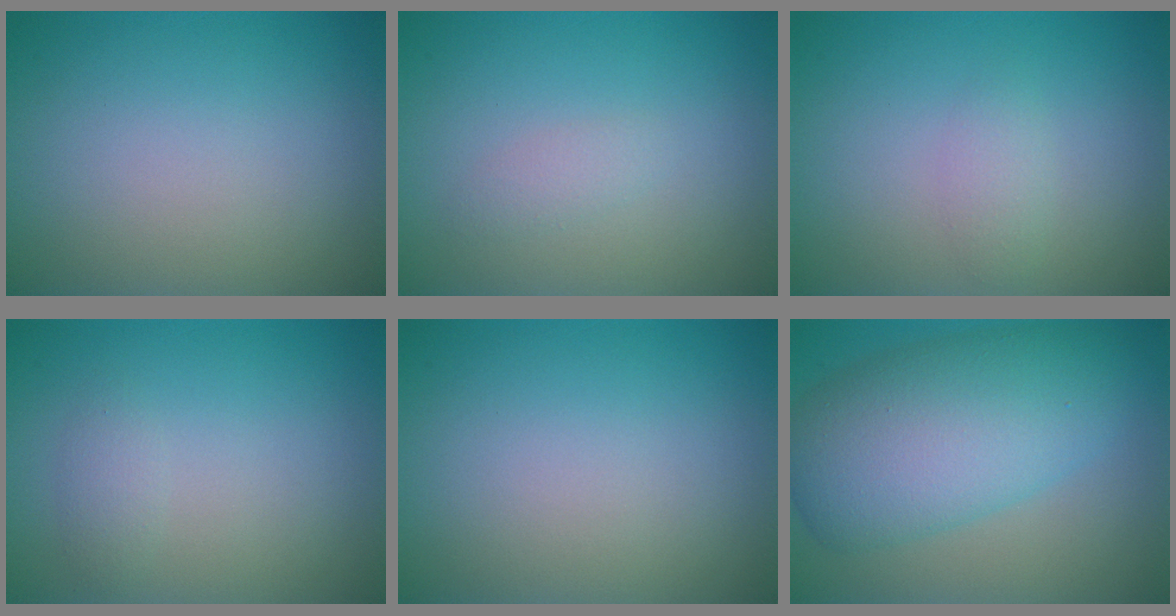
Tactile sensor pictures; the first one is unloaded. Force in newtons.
{"total": 1.0, "press": 1.0, "slide": 0.1}
{"total": 1.2, "press": 1.2, "slide": 0.1}
{"total": 1.0, "press": 1.0, "slide": 0.0}
{"total": 0.0}
{"total": 9.5, "press": 9.5, "slide": 0.3}